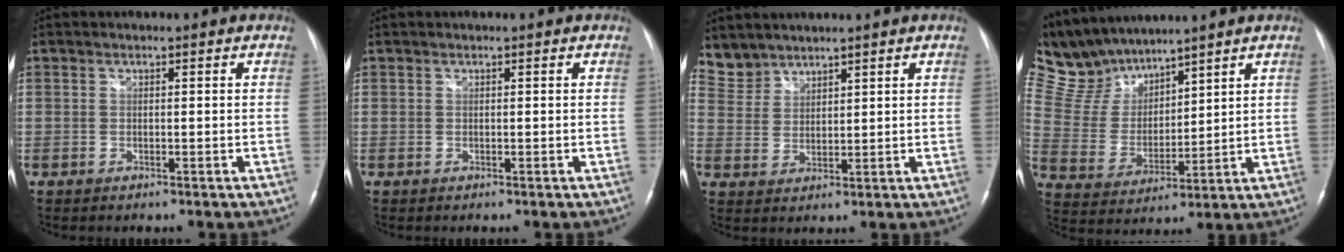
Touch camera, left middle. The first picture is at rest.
{"total": 0.0}
{"total": 4.6, "force": [4.2, 1.6, -0.5], "torque": [0.010, 0.009, 0.094]}
{"total": 10.3, "force": [9.7, 2.7, 2.1], "torque": [-0.065, 0.019, 0.208]}